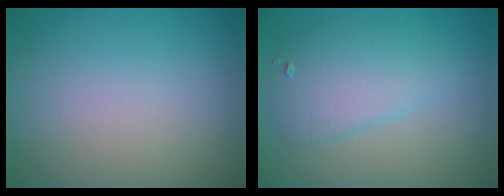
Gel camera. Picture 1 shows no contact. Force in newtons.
{"total": 3.8, "press": 3.8, "slide": 0.1}